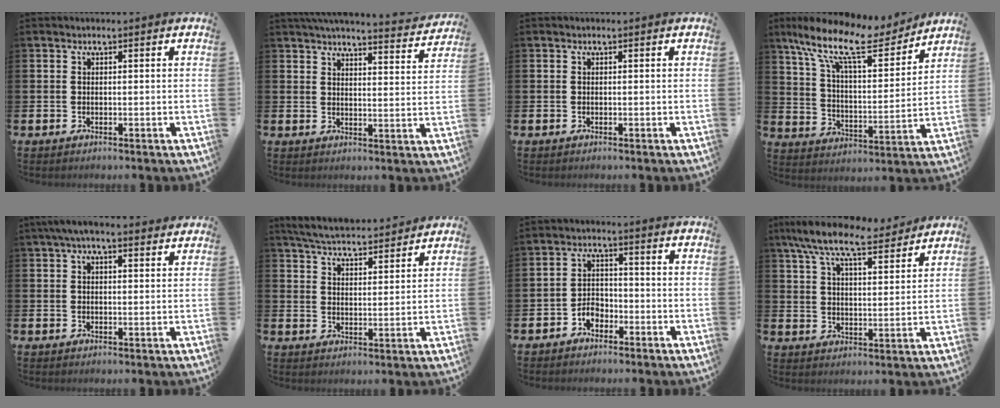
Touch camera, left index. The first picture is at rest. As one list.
[{"total": 4.8, "force": [4.7, 0.1, 0.8], "torque": [-0.014, -0.038, 0.077]}, {"total": 0.0}, {"total": 13.4, "force": [10.4, 4.4, 7.2], "torque": [-0.156, -0.063, 0.174]}, {"total": 4.1, "force": [3.4, 0.8, 2.1], "torque": [-0.041, -0.004, 0.060]}, {"total": 5.6, "force": [5.5, 0.5, 0.7], "torque": [-0.034, -0.035, 0.097]}, {"total": 3.0, "force": [-2.2, 1.8, 0.8], "torque": [-0.021, 0.009, -0.047]}, {"total": 9.4, "force": [8.3, 2.1, 3.9], "torque": [-0.089, -0.047, 0.143]}]